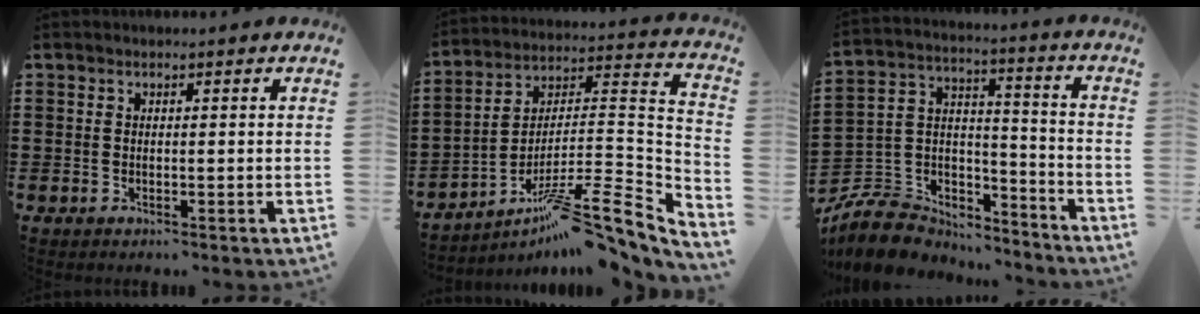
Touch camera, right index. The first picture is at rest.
{"total": 10.3, "force": [-7.0, 0.8, 7.5], "torque": [-0.121, -0.007, -0.139]}
{"total": 8.5, "force": [-7.2, 4.3, 1.6], "torque": [-0.056, 0.016, -0.140]}